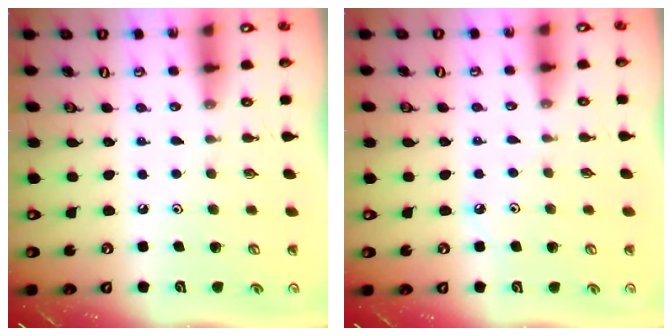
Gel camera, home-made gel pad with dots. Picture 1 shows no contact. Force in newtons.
{"total": 3.0, "press": 2.9, "slide": 0.4}